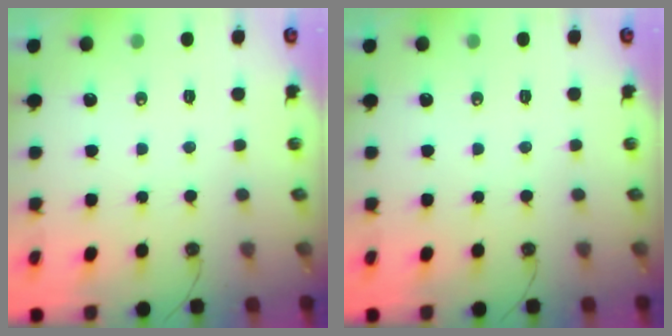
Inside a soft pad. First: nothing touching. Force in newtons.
{"total": 0.0}